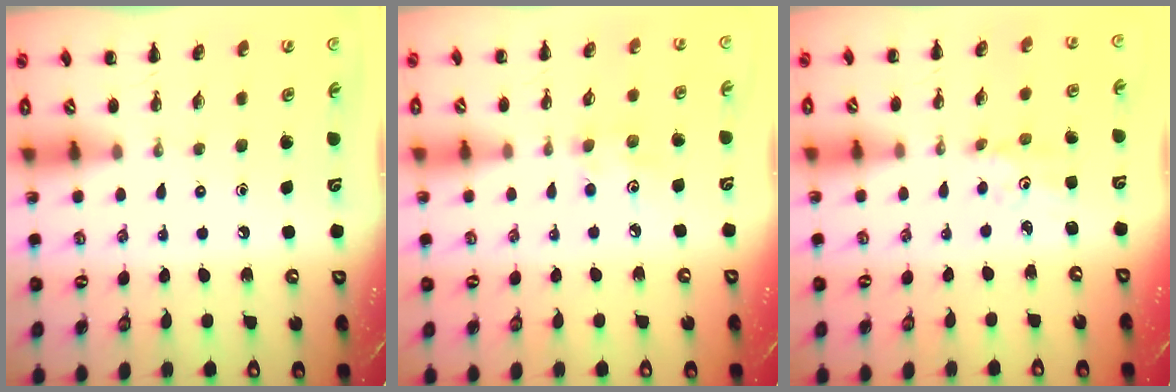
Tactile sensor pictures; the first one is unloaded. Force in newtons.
{"total": 3.9, "press": 3.8, "slide": 1.0}
{"total": 1.8, "press": 1.7, "slide": 0.5}